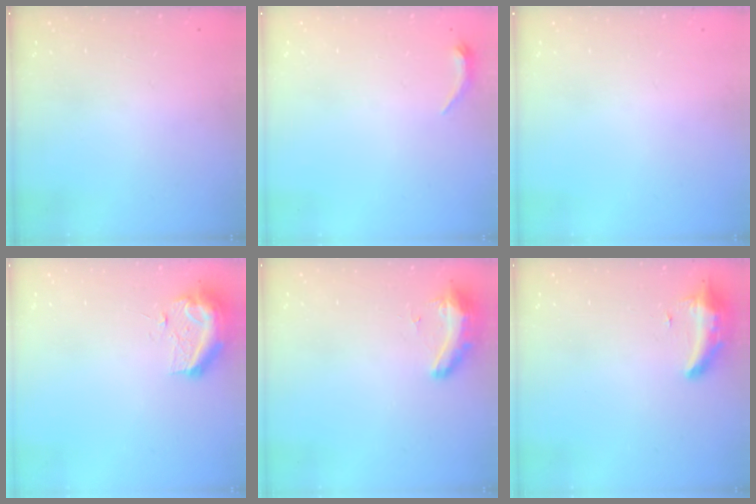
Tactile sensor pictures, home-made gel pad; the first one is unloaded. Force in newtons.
{"total": 4.8, "press": 4.7, "slide": 0.9}
{"total": 0.0}
{"total": 10.2, "press": 10.2, "slide": 0.3}
{"total": 11.0, "press": 9.7, "slide": 5.3}
{"total": 8.5, "press": 8.4, "slide": 1.4}